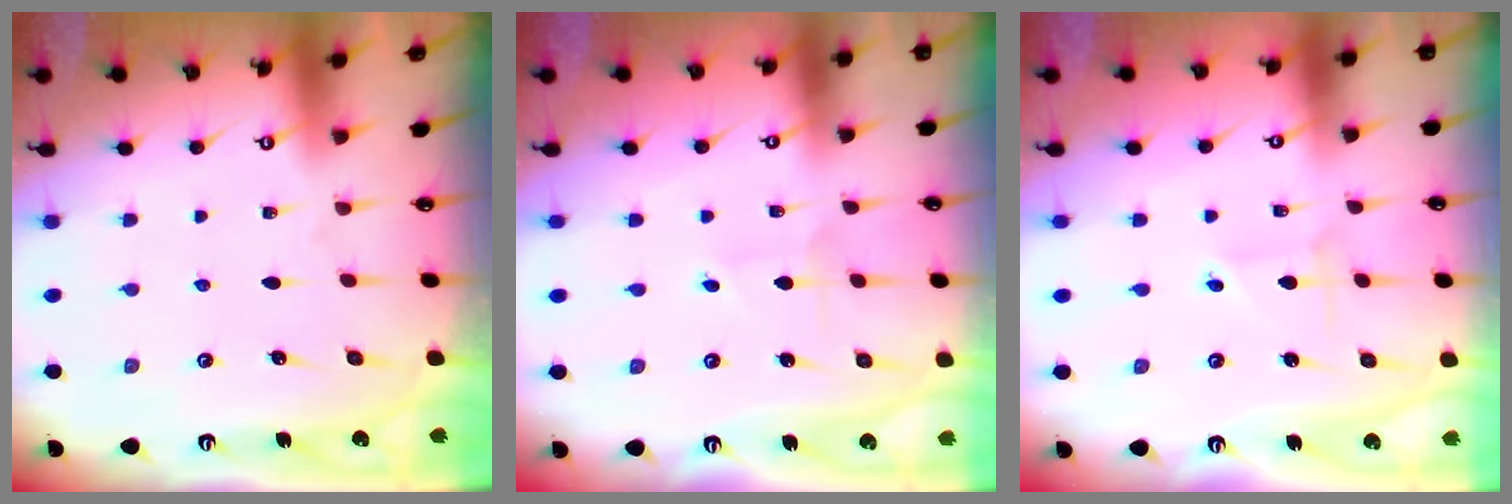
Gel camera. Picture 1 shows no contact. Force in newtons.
{"total": 1.6, "press": 1.6, "slide": 0.2}
{"total": 1.7, "press": 1.7, "slide": 0.1}